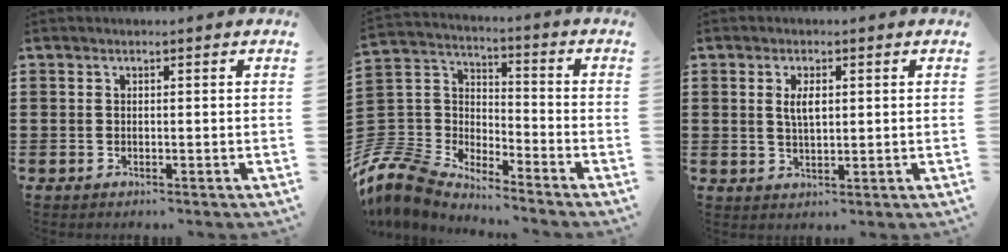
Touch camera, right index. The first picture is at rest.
{"total": 7.9, "force": [-7.3, 2.7, 1.4], "torque": [-0.089, -0.014, -0.162]}
{"total": 3.3, "force": [0.8, 1.3, 3.0], "torque": [-0.062, 0.004, 0.011]}